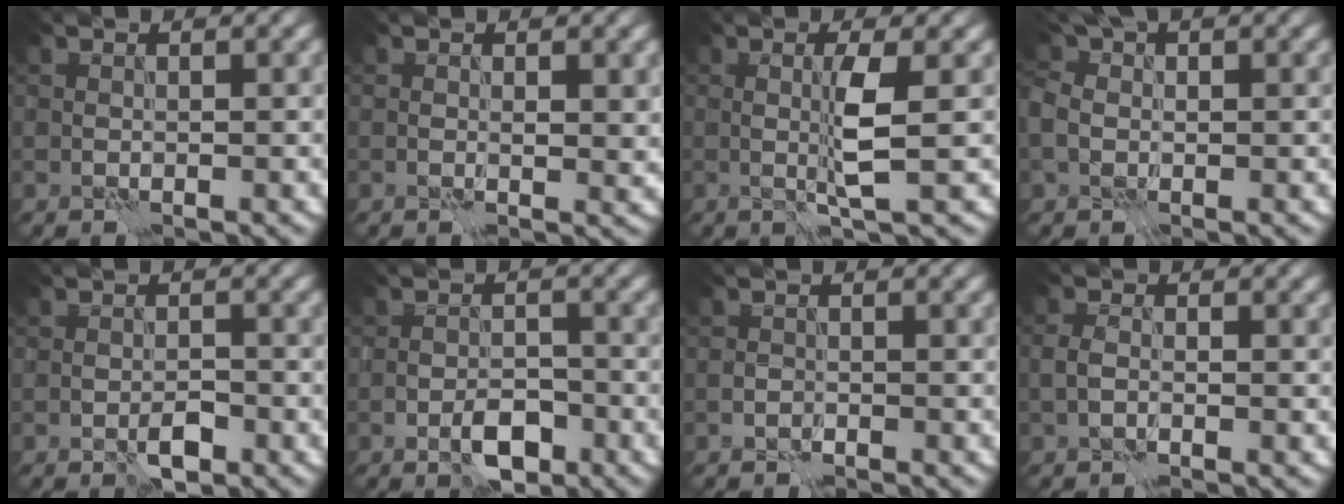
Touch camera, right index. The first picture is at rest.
{"total": 1.6, "force": [0.3, 0.6, 1.5], "torque": [-0.019, -0.006, 0.007]}
{"total": 2.8, "force": [0.3, -0.2, 2.8], "torque": [-0.060, -0.004, 0.005]}
{"total": 2.9, "force": [0.1, 2.2, 1.8], "torque": [-0.038, 0.003, -0.002]}
{"total": 1.9, "force": [-1.1, 0.8, 1.3], "torque": [-0.023, 0.002, -0.016]}
{"total": 3.2, "force": [-1.9, 1.4, 2.2], "torque": [-0.031, 0.003, -0.029]}
{"total": 0.7, "force": [-0.6, 0.2, 0.0], "torque": [-0.001, 0.002, -0.013]}
{"total": 1.2, "force": [-0.4, 0.5, 0.9], "torque": [-0.020, 0.003, -0.011]}